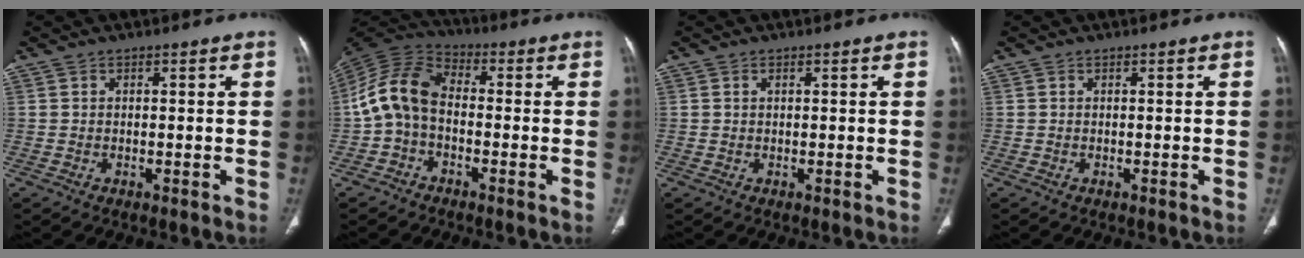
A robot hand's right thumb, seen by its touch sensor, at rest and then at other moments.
{"total": 10.3, "force": [-1.5, 7.0, 7.4], "torque": [-0.144, 0.032, -0.044]}
{"total": 0.5, "force": [0.2, 0.3, 0.3], "torque": [-0.010, 0.002, 0.004]}
{"total": 0.0}